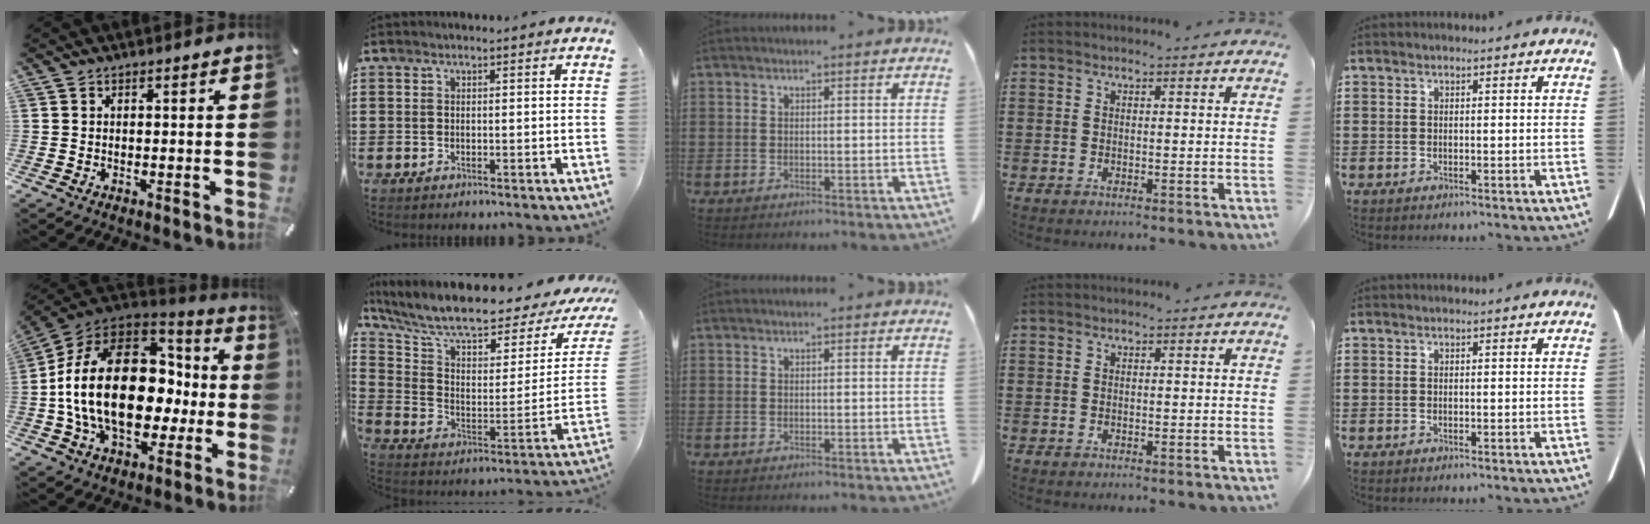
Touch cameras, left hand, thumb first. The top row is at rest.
{"thumb": {"total": 26.0, "force": [-0.3, 16.8, 19.8], "torque": [-0.394, 0.011, 0.002]}, "index": {"total": 9.2, "force": [7.2, 1.6, 5.5], "torque": [-0.137, -0.046, 0.123]}}